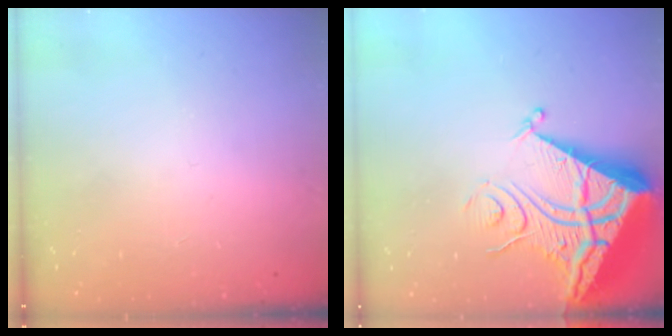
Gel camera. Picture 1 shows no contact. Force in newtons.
{"total": 12.2, "press": 12.1, "slide": 1.3}